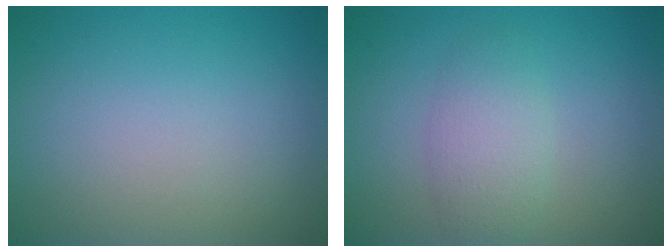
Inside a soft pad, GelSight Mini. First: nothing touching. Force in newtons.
{"total": 3.0, "press": 3.0, "slide": 0.0}